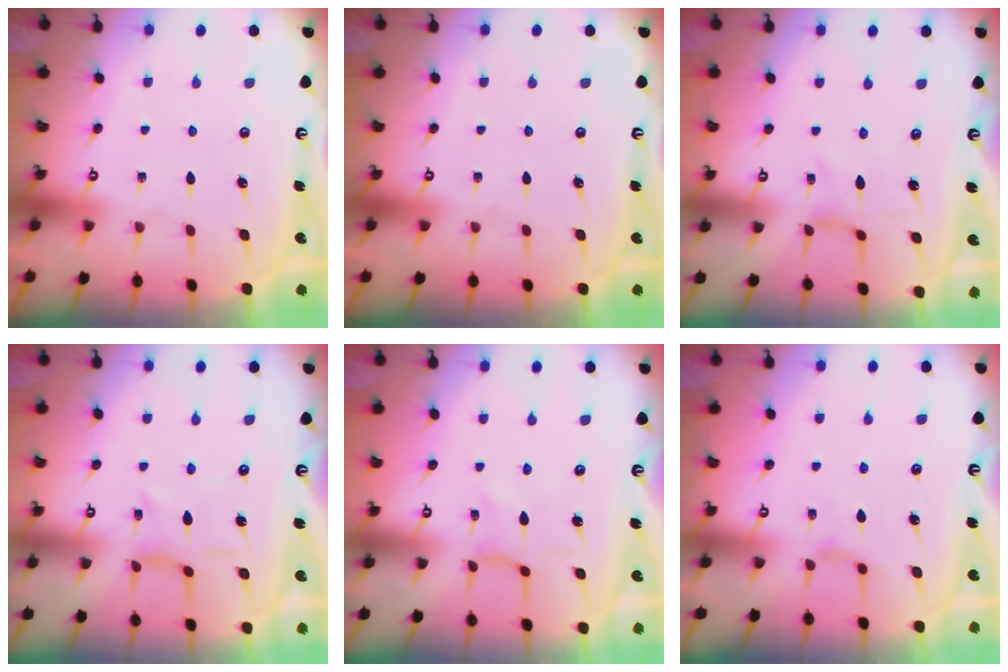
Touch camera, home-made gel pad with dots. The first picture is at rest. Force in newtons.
{"total": 0.0}
{"total": 0.0}
{"total": 2.3, "press": 2.3, "slide": 0.5}
{"total": 0.0}
{"total": 2.4, "press": 2.4, "slide": 0.4}